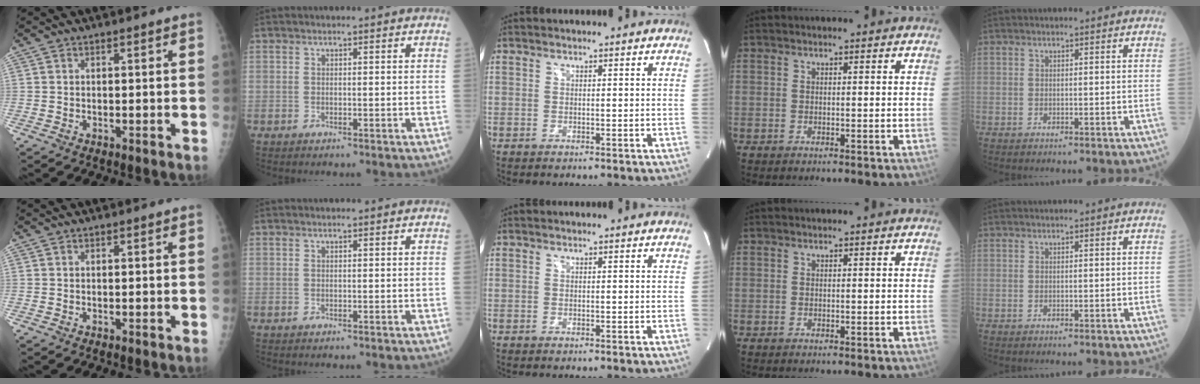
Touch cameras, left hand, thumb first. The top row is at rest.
{}